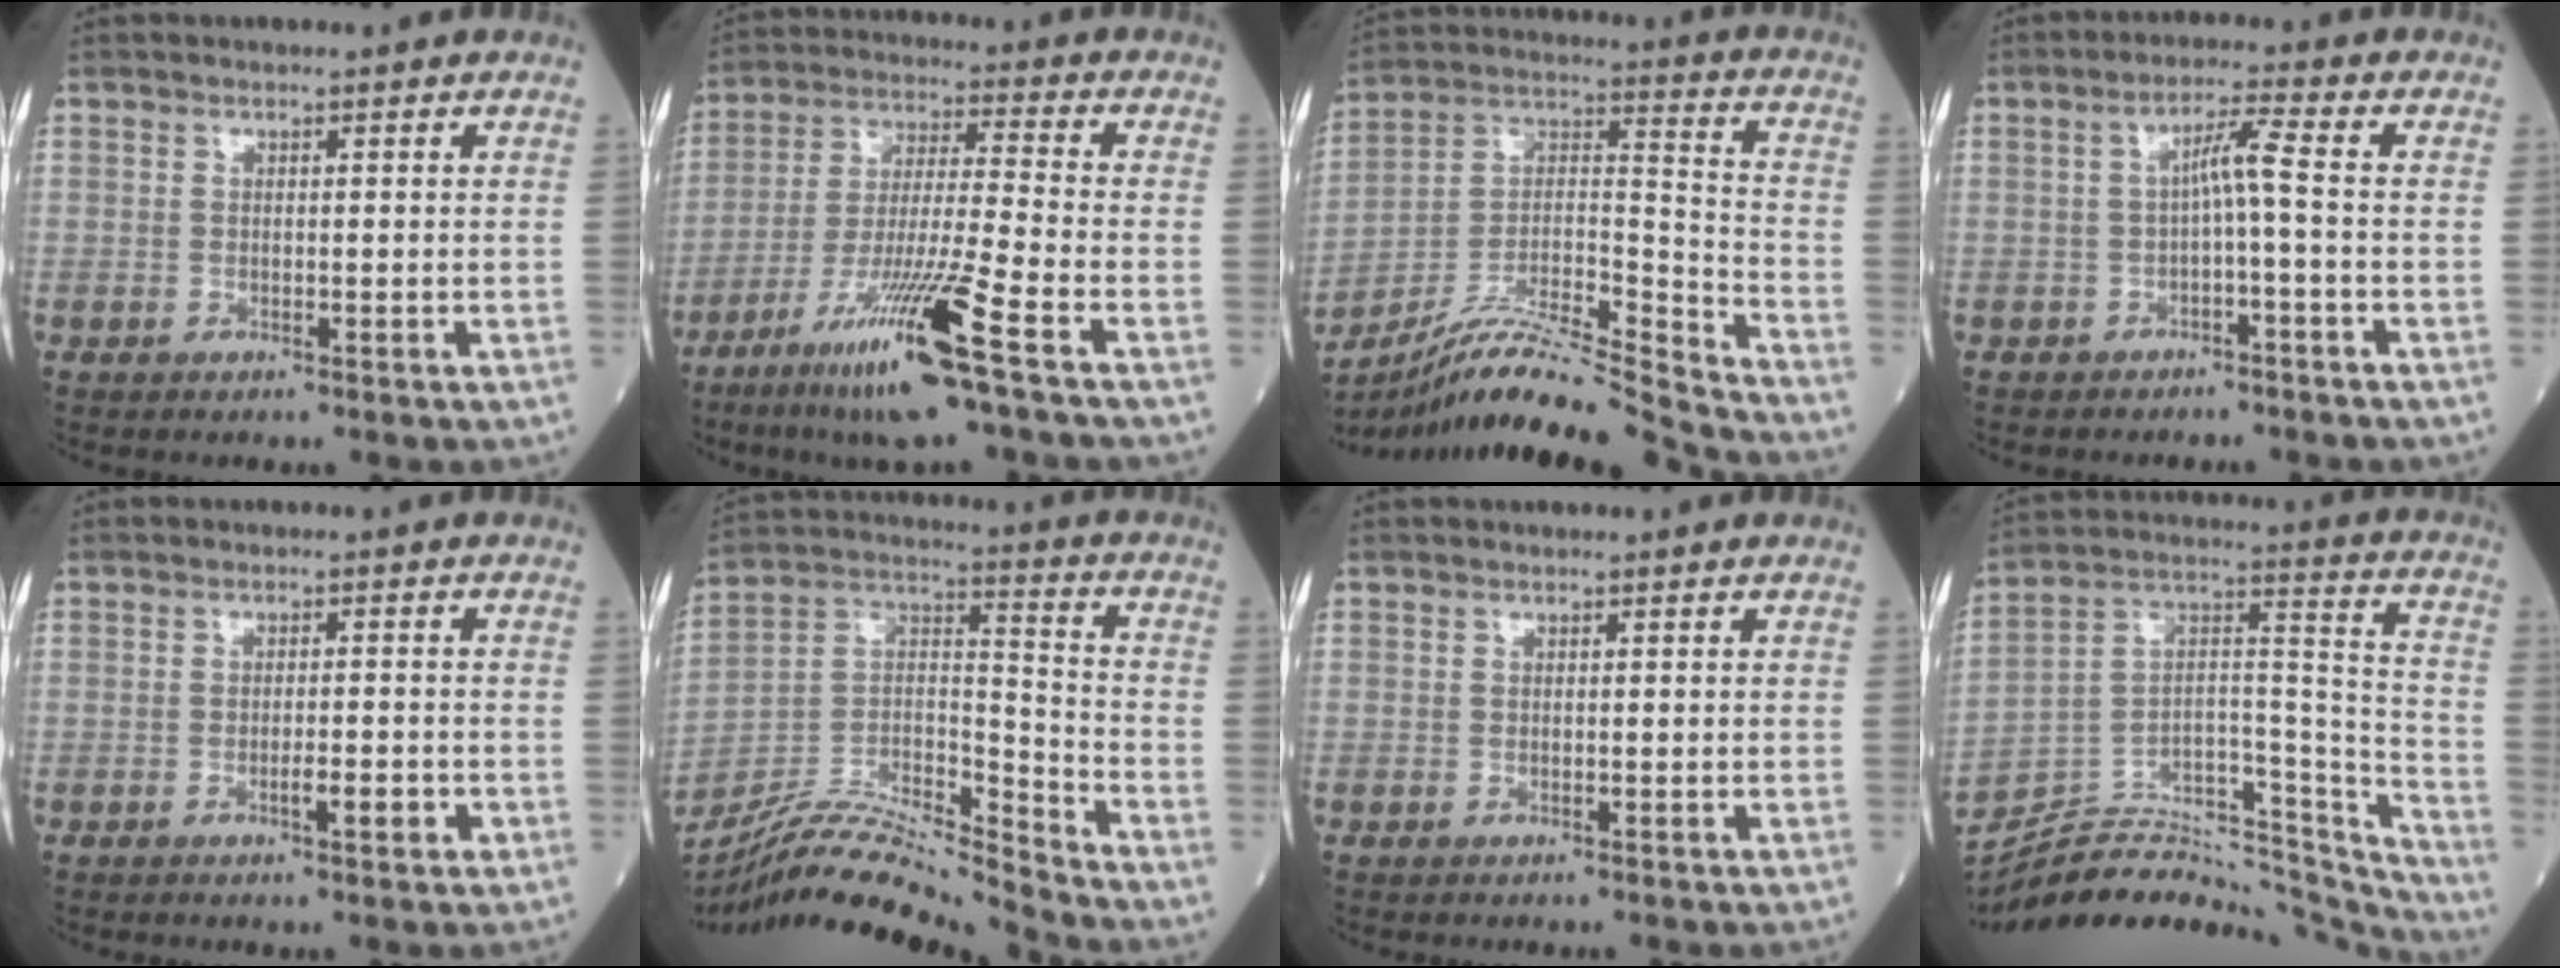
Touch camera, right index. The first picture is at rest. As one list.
[{"total": 14.8, "force": [-8.3, -0.9, 12.2], "torque": [-0.244, -0.036, -0.152]}, {"total": 20.1, "force": [-18.5, -1.3, 7.8], "torque": [-0.158, 0.009, -0.321]}, {"total": 3.9, "force": [-0.6, -0.2, 3.8], "torque": [-0.069, 0.014, -0.009]}, {"total": 2.9, "force": [-1.2, 0.6, 2.6], "torque": [-0.040, 0.001, -0.016]}, {"total": 17.2, "force": [-16.4, -0.5, 5.1], "torque": [-0.089, 0.029, -0.298]}, {"total": 0.0}, {"total": 29.1, "force": [-27.1, 6.4, 8.6], "torque": [-0.104, 0.035, -0.395]}]